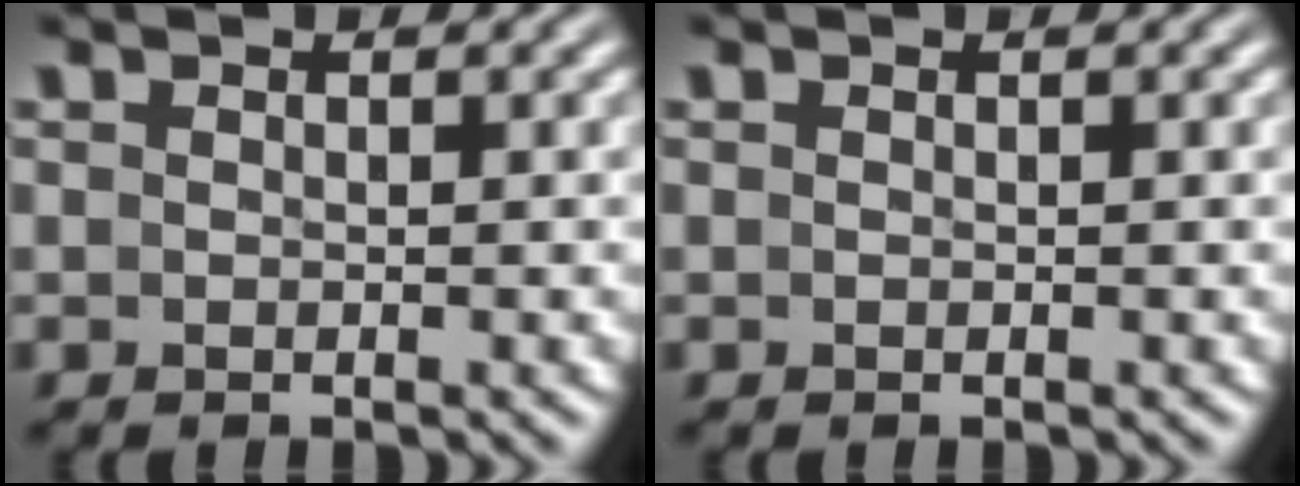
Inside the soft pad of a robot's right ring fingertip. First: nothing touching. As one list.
[{"total": 0.0}]